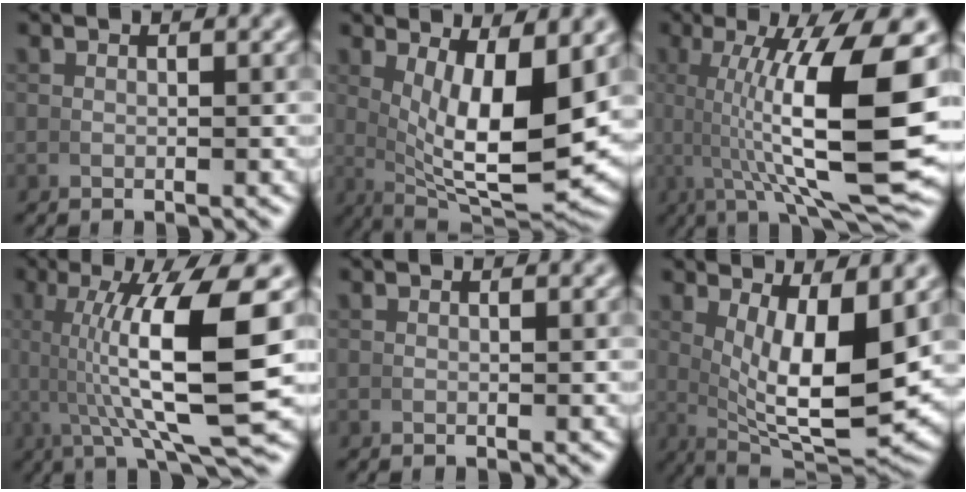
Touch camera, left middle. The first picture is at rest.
{"total": 12.3, "force": [1.4, 4.8, 11.2], "torque": [-0.180, -0.041, 0.042]}
{"total": 13.4, "force": [-0.1, 2.8, 13.1], "torque": [-0.185, 0.003, 0.004]}
{"total": 11.4, "force": [1.1, 2.0, 11.2], "torque": [-0.188, 0.003, 0.020]}
{"total": 0.0}
{"total": 11.1, "force": [1.1, 4.2, 10.2], "torque": [-0.161, -0.040, 0.038]}